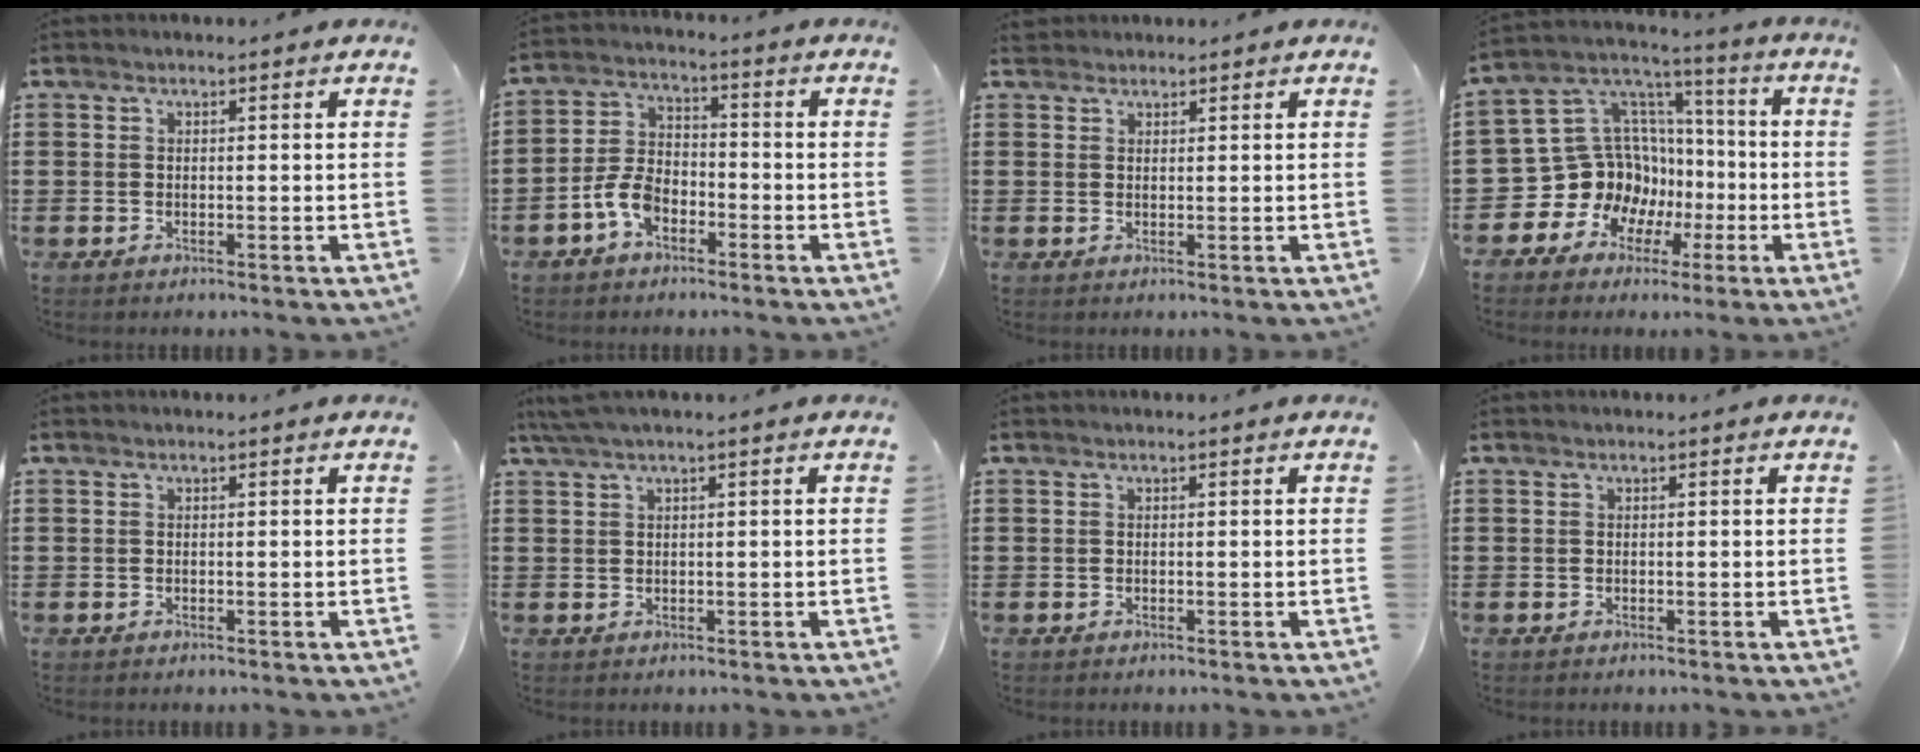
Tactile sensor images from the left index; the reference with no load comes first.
{"total": 5.9, "force": [-3.1, 3.3, 3.8], "torque": [-0.108, 0.001, -0.069]}
{"total": 1.4, "force": [1.3, 0.6, 0.1], "torque": [-0.005, 0.003, 0.026]}
{"total": 13.5, "force": [-2.5, 12.5, 4.3], "torque": [-0.137, -0.024, -0.023]}
{"total": 0.0}
{"total": 1.6, "force": [0.7, -0.1, 1.5], "torque": [-0.026, -0.002, 0.014]}
{"total": 0.0}
{"total": 0.0}